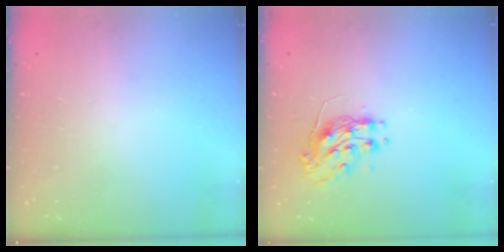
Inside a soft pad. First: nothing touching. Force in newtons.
{"total": 9.3, "press": 9.3, "slide": 0.8}